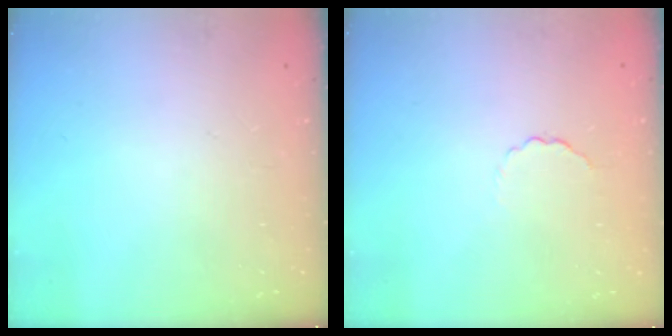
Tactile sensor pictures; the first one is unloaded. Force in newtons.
{"total": 2.6, "press": 2.4, "slide": 0.9}